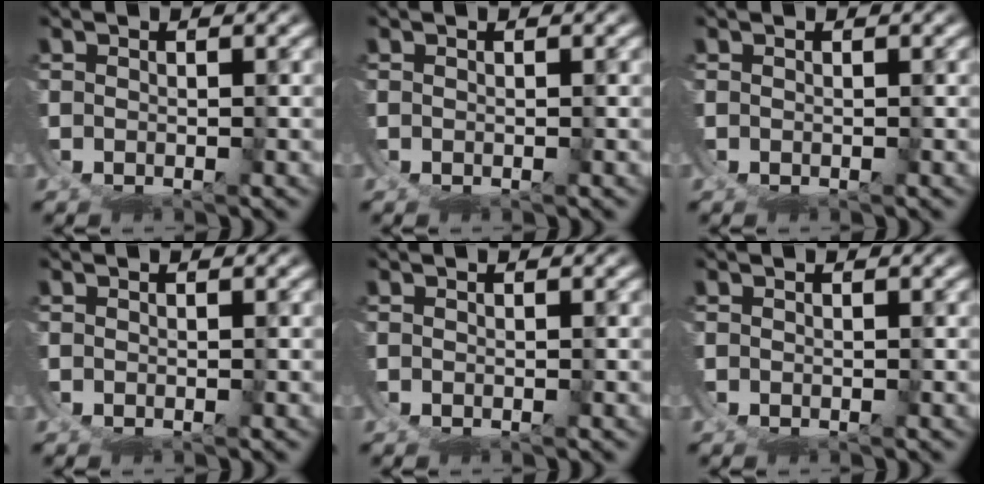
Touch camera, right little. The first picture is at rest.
{"total": 0.0}
{"total": 0.0}
{"total": 0.0}
{"total": 0.0}
{"total": 0.0}